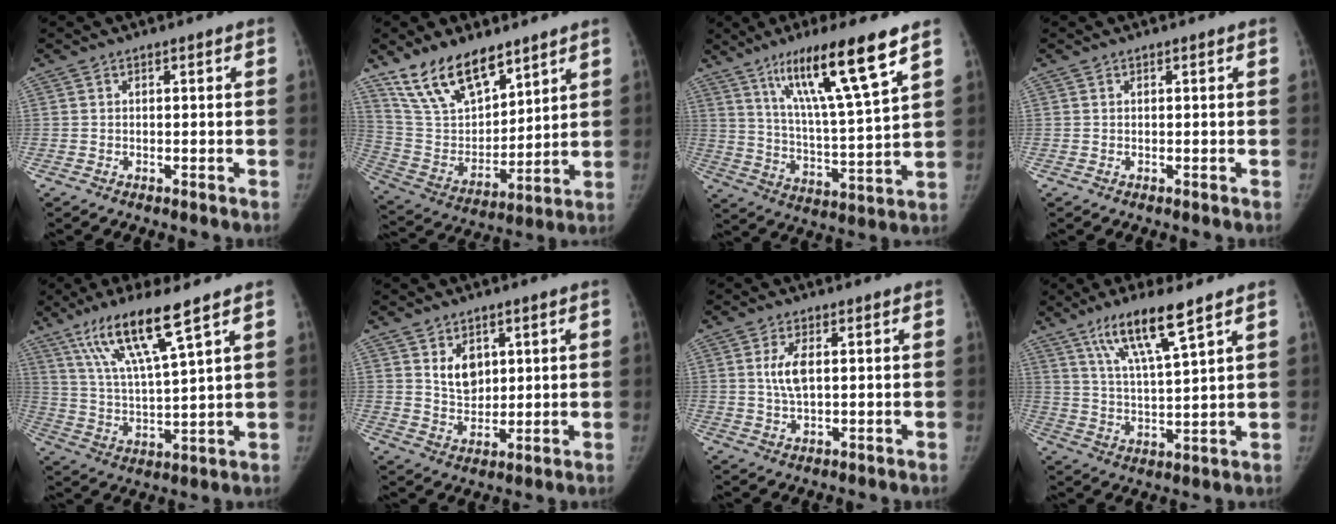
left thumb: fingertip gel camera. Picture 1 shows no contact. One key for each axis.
{"total": 16.5, "fx": 12.1, "fy": 7.3, "fz": 8.6, "tx": -0.117, "ty": -0.061, "tz": 0.240}
{"total": 17.5, "fx": 10.5, "fy": 1.3, "fz": 14.0, "tx": -0.230, "ty": -0.049, "tz": 0.184}
{"total": 0.0}
{"total": 13.5, "fx": 8.4, "fy": 1.2, "fz": 10.5, "tx": -0.200, "ty": -0.036, "tz": 0.169}
{"total": 6.0, "fx": 2.5, "fy": 4.2, "fz": 3.5, "tx": -0.032, "ty": -0.024, "tz": 0.053}
{"total": 4.6, "fx": 1.0, "fy": 1.9, "fz": 4.1, "tx": -0.084, "ty": -0.005, "tz": 0.023}
{"total": 11.6, "fx": 7.3, "fy": 1.3, "fz": 8.9, "tx": -0.162, "ty": -0.034, "tz": 0.142}